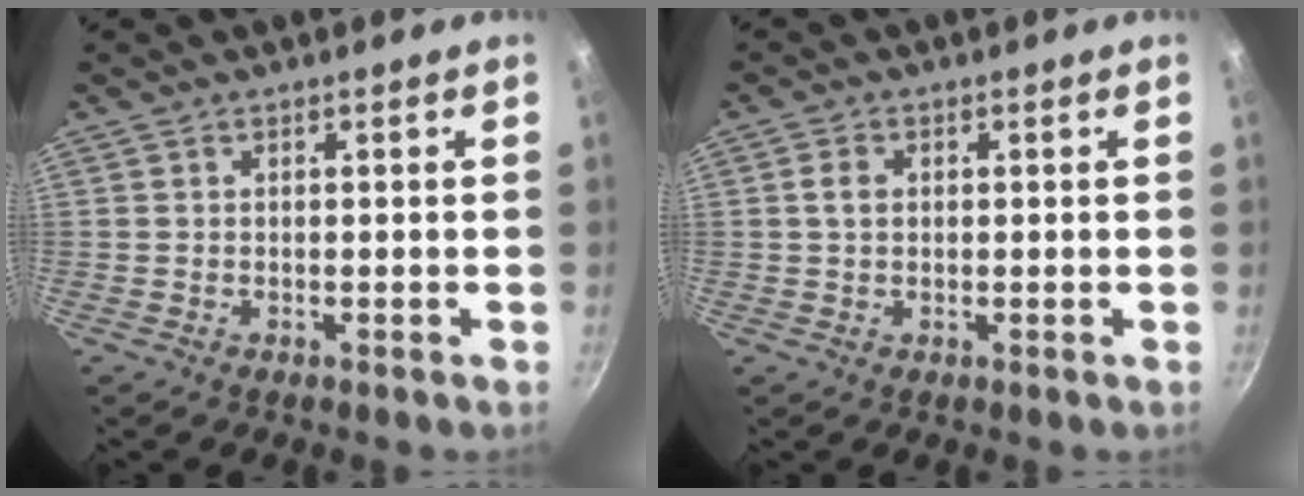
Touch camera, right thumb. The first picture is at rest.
{"total": 2.2, "force": [0.3, 1.7, 1.4], "torque": [-0.022, 0.005, 0.004]}